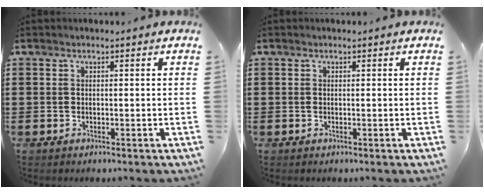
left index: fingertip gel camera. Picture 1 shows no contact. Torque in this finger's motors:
{"motor_torque": [0.38, 0.74, -0.11, -0.01]}